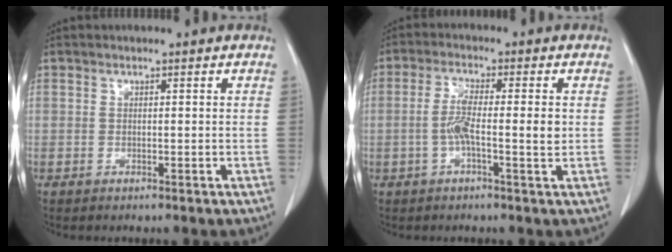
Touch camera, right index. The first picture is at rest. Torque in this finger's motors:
{"motor_torque": [0.24, 0.02, 0.16, 0.06]}